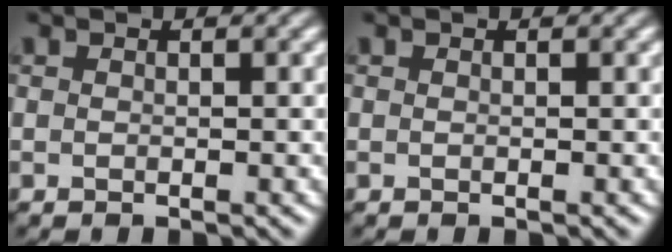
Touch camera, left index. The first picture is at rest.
{"total": 0.0}